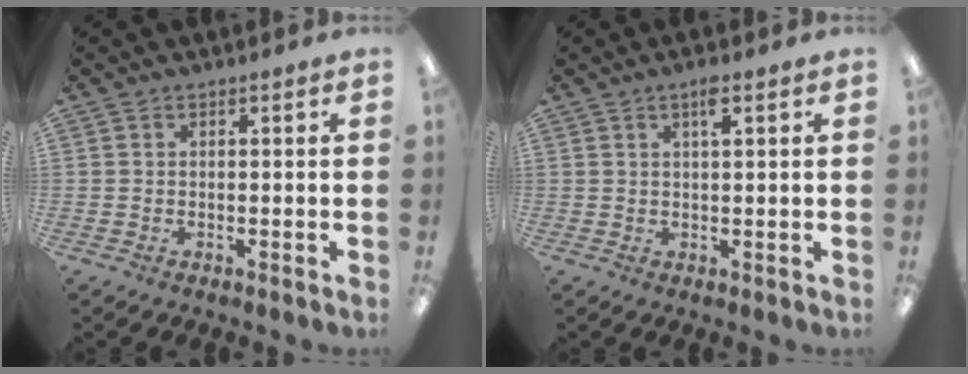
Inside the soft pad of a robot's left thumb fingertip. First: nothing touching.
{"total": 2.9, "force": [1.7, 0.4, 2.3], "torque": [-0.034, -0.004, 0.024]}